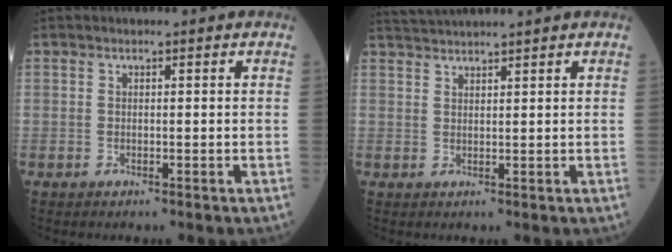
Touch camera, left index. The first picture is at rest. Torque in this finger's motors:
{"motor_torque": [-0.51, -1.35, 0.10, 0.06]}